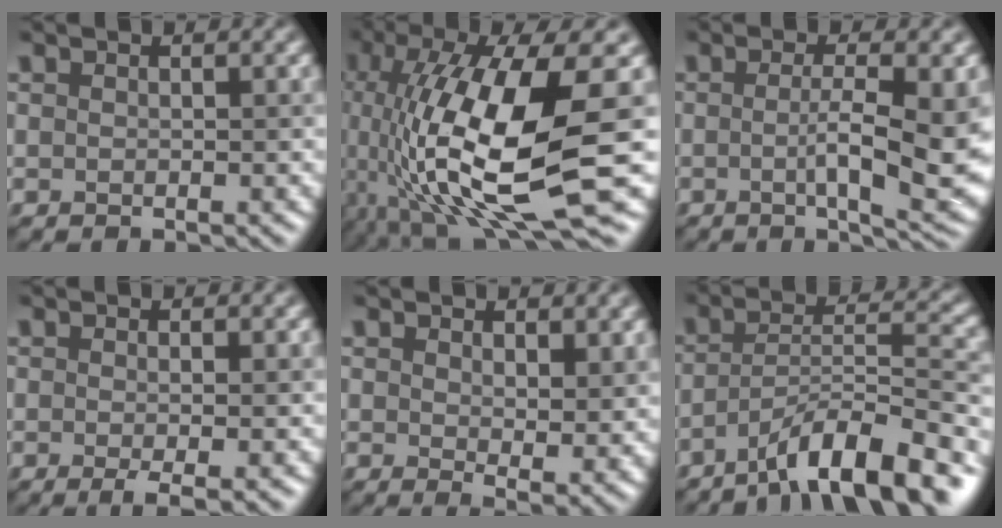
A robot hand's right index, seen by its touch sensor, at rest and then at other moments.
{"total": 14.5, "force": [-1.8, 4.1, 13.8], "torque": [-0.268, -0.006, -0.027]}
{"total": 7.2, "force": [-0.6, 1.5, 7.1], "torque": [-0.111, -0.006, -0.005]}
{"total": 2.6, "force": [-0.6, 0.6, 2.5], "torque": [-0.042, -0.008, -0.011]}
{"total": 4.0, "force": [1.6, 1.6, 3.4], "torque": [-0.050, -0.015, 0.030]}
{"total": 9.5, "force": [-6.3, 2.1, 6.7], "torque": [-0.102, 0.011, -0.113]}